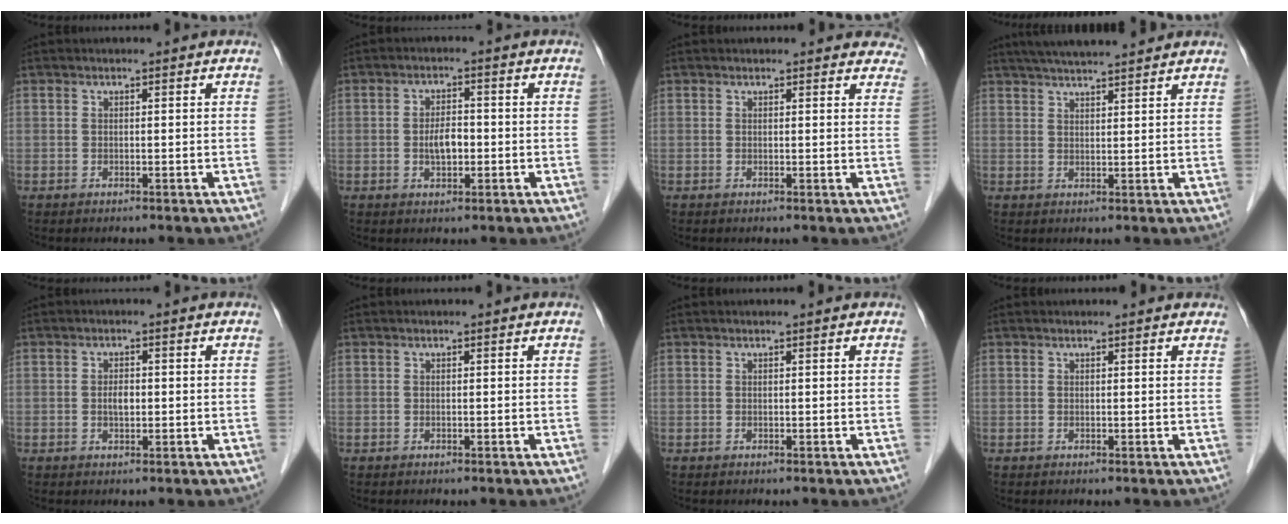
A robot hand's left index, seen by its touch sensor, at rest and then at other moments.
{"total": 3.6, "force": [-0.7, 1.7, 3.1], "torque": [-0.057, 0.004, -0.013]}
{"total": 6.4, "force": [5.9, 2.2, 0.9], "torque": [0.023, -0.005, 0.036]}
{"total": 9.7, "force": [8.6, 0.7, 4.5], "torque": [-0.072, 0.030, 0.123]}
{"total": 1.9, "force": [-0.2, 0.9, 1.6], "torque": [-0.030, 0.002, -0.003]}
{"total": 0.0}
{"total": 0.0}
{"total": 2.1, "force": [1.9, 0.6, 0.5], "torque": [-0.011, 0.007, 0.013]}